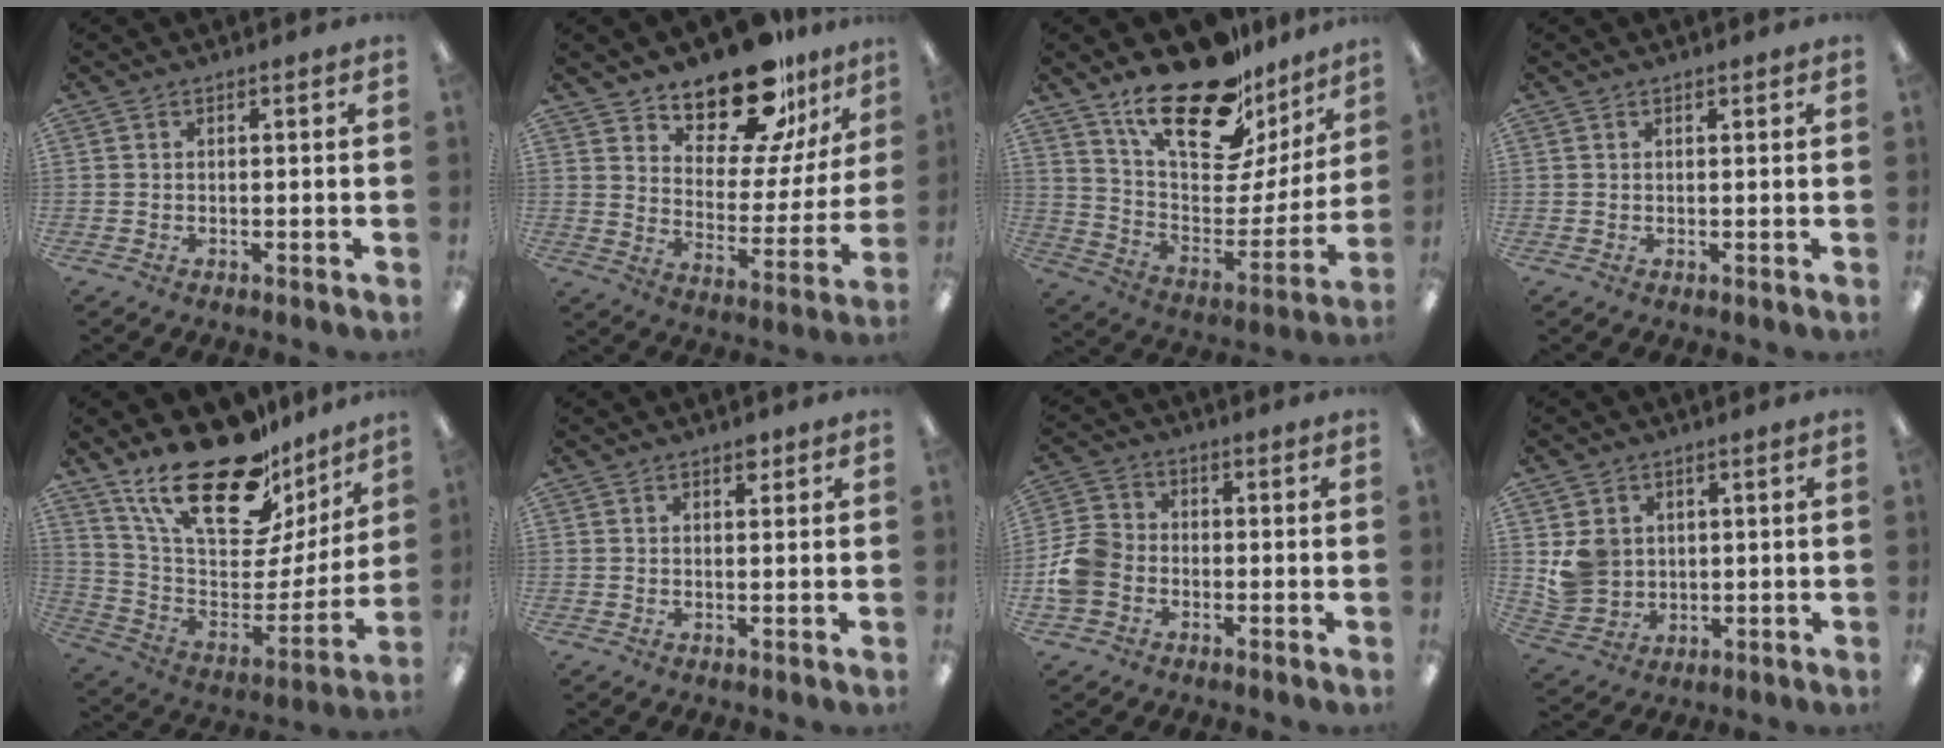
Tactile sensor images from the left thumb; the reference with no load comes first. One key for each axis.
{"total": 18.5, "fx": 15.5, "fy": 7.1, "fz": 7.3, "tx": -0.117, "ty": -0.119, "tz": 0.271}
{"total": 24.2, "fx": 17.8, "fy": 9.7, "fz": 13.3, "tx": -0.210, "ty": -0.123, "tz": 0.308}
{"total": 0.7, "fx": 0.5, "fy": 0.3, "fz": 0.4, "tx": -0.008, "ty": 0.001, "tz": 0.010}
{"total": 26.8, "fx": 18.5, "fy": 11.3, "fz": 15.7, "tx": -0.251, "ty": -0.117, "tz": 0.327}
{"total": 2.0, "fx": 1.4, "fy": 1.0, "fz": 1.1, "tx": 0.001, "ty": -0.008, "tz": 0.020}
{"total": 8.1, "fx": -2.6, "fy": 6.6, "fz": 3.9, "tx": -0.081, "ty": 0.025, "tz": -0.049}
{"total": 6.4, "fx": 2.0, "fy": 5.9, "fz": 1.4, "tx": -0.023, "ty": 0.002, "tz": 0.043}